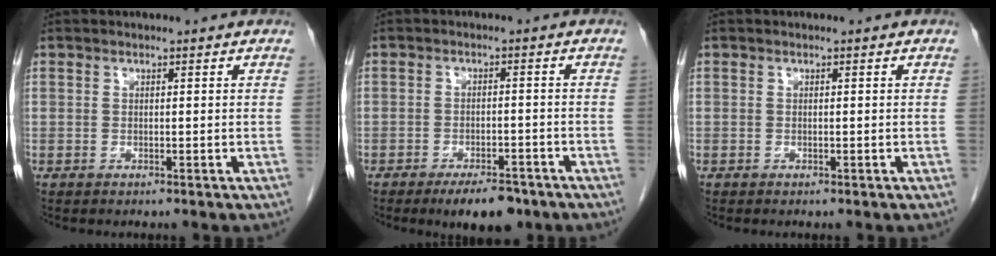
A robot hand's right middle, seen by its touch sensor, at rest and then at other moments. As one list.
[{"total": 6.2, "force": [-4.5, 2.3, 3.7], "torque": [-0.055, -0.002, -0.065]}, {"total": 0.0}]